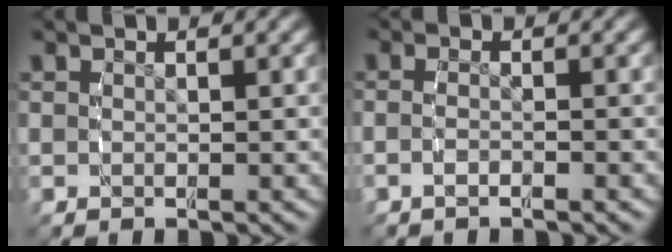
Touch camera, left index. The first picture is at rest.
{"total": 1.4, "force": [-0.9, 0.0, 1.1], "torque": [-0.027, -0.002, -0.016]}